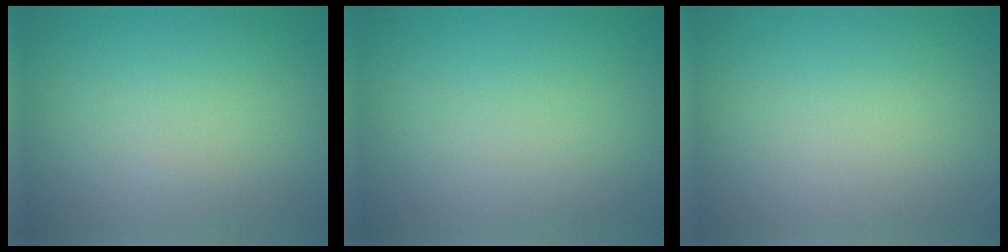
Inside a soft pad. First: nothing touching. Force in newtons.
{"total": 0.0}
{"total": 0.0}